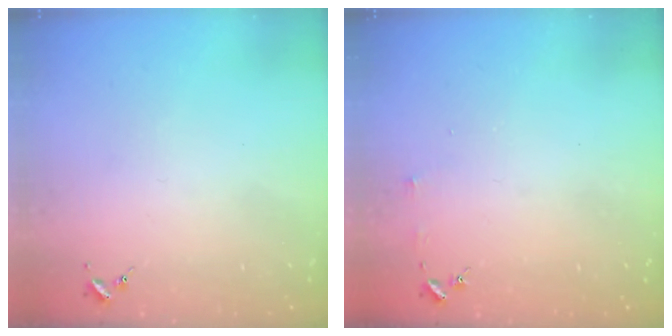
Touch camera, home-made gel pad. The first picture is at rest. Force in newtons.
{"total": 3.0, "press": 3.0, "slide": 0.3}